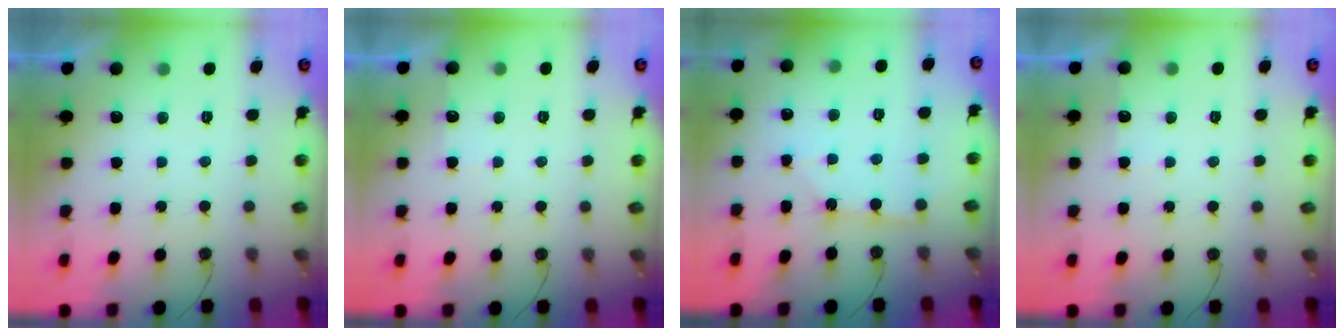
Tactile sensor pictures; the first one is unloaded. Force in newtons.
{"total": 4.4, "press": 4.4, "slide": 0.6}
{"total": 2.8, "press": 2.8, "slide": 0.2}
{"total": 4.4, "press": 4.4, "slide": 0.6}